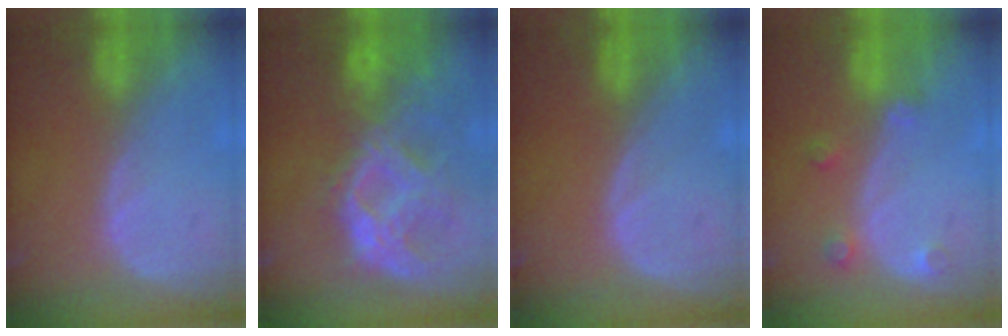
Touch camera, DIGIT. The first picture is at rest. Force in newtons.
{"total": 10.1, "press": 9.0, "slide": 4.7}
{"total": 0.0}
{"total": 2.6, "press": 2.6, "slide": 0.5}